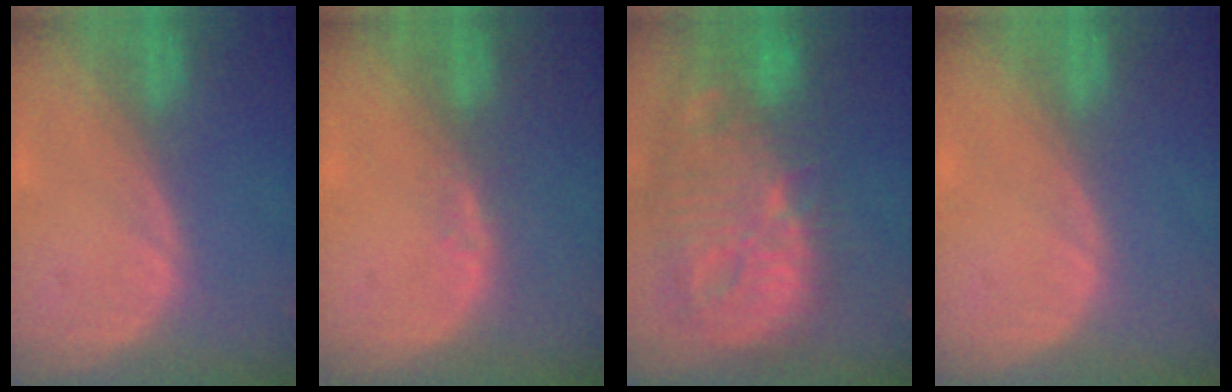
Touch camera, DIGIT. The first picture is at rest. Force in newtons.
{"total": 1.9, "press": 1.4, "slide": 1.3}
{"total": 14.5, "press": 12.7, "slide": 7.1}
{"total": 0.0}